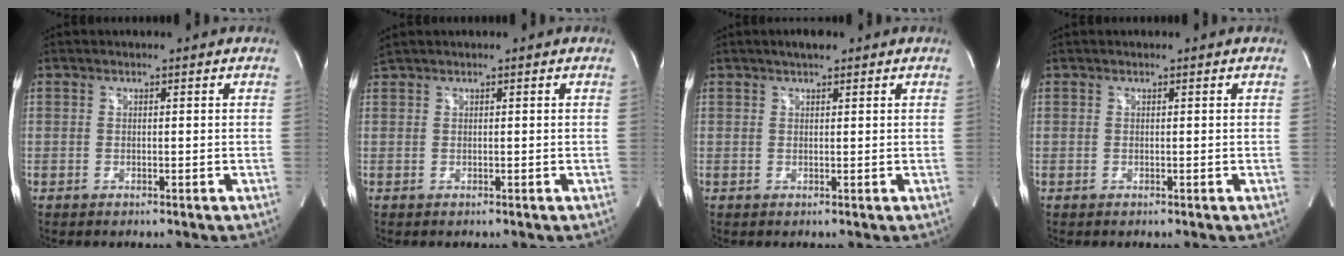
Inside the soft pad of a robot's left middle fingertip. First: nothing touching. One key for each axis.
{"total": 1.4, "fx": 1.2, "fy": -0.3, "fz": 0.7, "tx": -0.029, "ty": 0.025, "tz": 0.031}
{"total": 2.1, "fx": 1.6, "fy": 0.6, "fz": 1.2, "tx": -0.026, "ty": 0.010, "tz": 0.025}
{"total": 0.0}